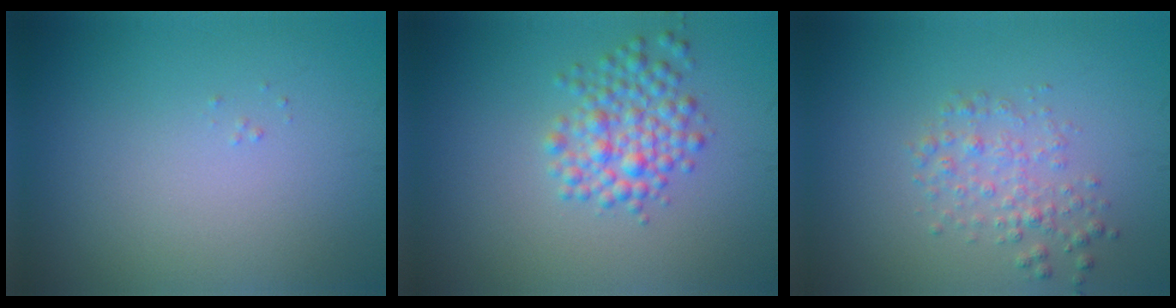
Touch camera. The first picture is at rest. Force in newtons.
{"total": 3.6, "press": 3.6, "slide": 0.0}
{"total": 2.3, "press": 2.3, "slide": 0.0}